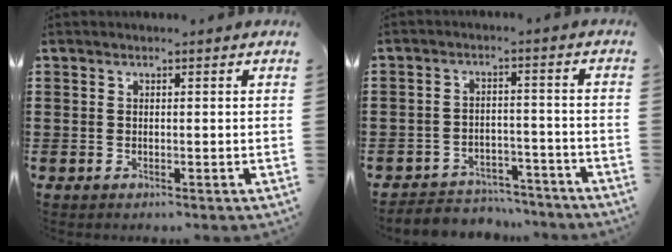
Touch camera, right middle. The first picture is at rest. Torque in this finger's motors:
{"motor_torque": [2.14, 0.00, 0.11, 0.02]}